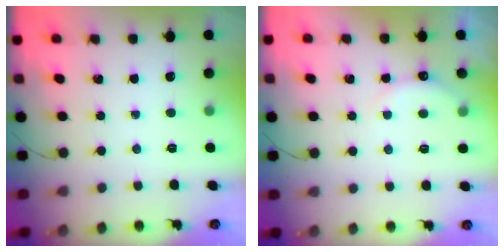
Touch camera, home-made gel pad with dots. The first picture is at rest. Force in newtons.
{"total": 6.5, "press": 6.4, "slide": 1.3}